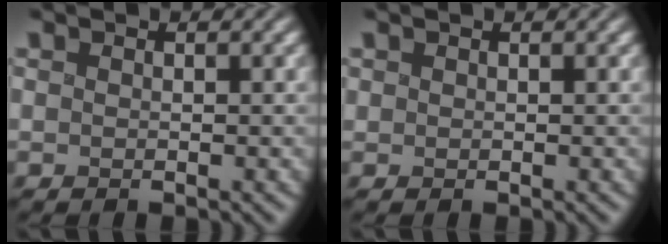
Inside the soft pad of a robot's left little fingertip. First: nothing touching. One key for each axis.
{"total": 0.0}